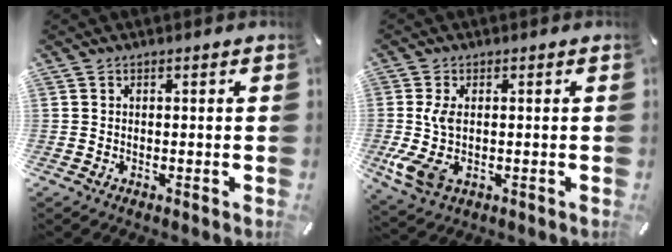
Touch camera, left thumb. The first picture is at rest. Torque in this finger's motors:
{"motor_torque": [1.30, 1.19, 0.87, -0.13, 0.29]}